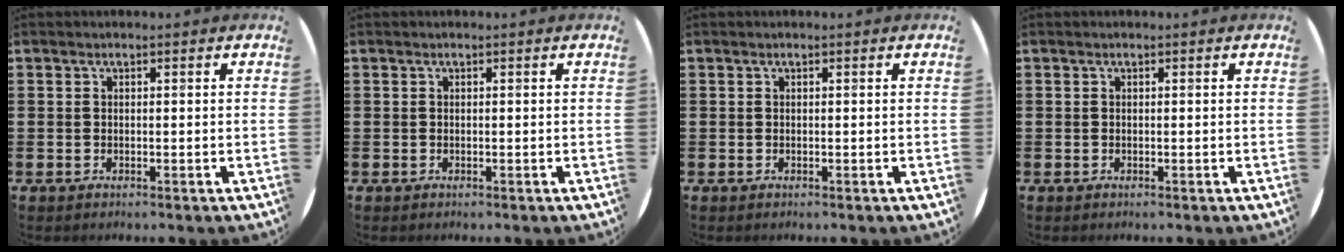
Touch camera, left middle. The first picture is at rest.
{"total": 0.0}
{"total": 0.0}
{"total": 0.0}